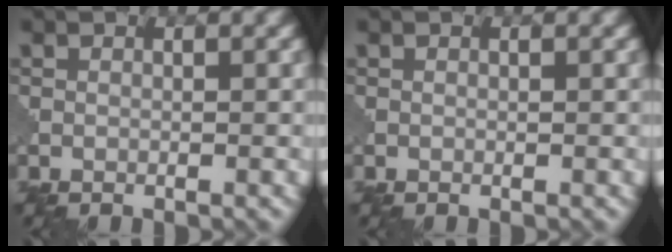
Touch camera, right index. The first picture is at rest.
{"total": 0.0}